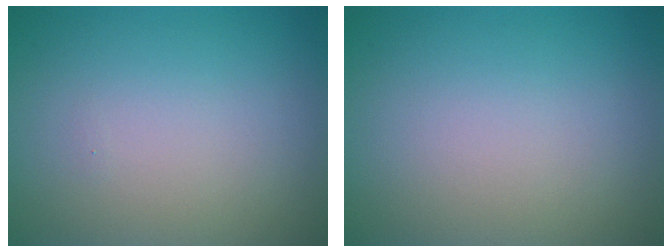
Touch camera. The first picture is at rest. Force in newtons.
{"total": 0.0}